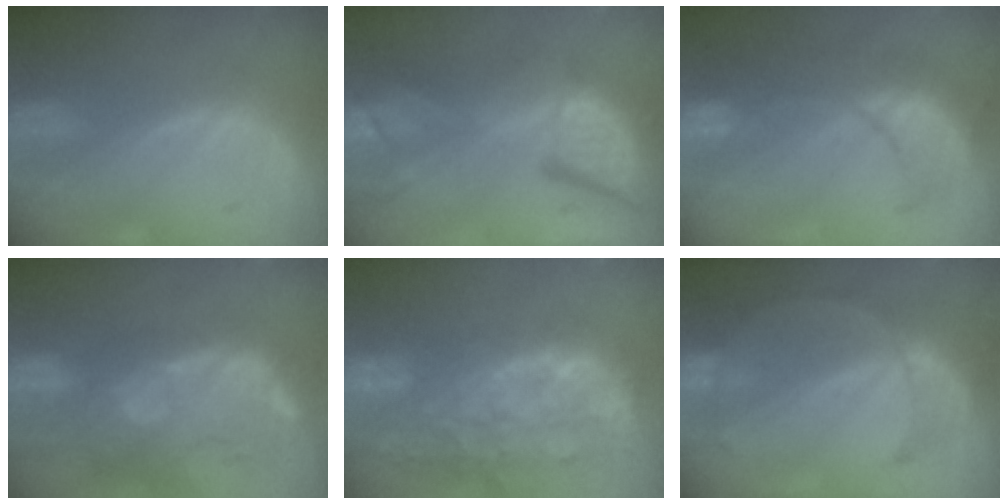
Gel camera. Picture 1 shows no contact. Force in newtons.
{"total": 13.9, "press": 11.3, "slide": 8.0}
{"total": 8.6, "press": 8.5, "slide": 1.4}
{"total": 14.4, "press": 11.7, "slide": 8.5}
{"total": 14.9, "press": 12.1, "slide": 8.7}
{"total": 7.6, "press": 6.7, "slide": 3.6}